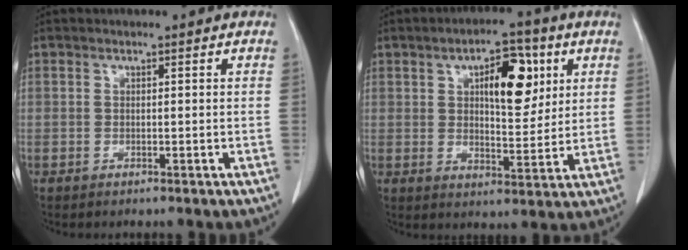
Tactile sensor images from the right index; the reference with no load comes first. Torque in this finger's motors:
{"motor_torque": [0.08, 0.08, 0.09, 0.01]}